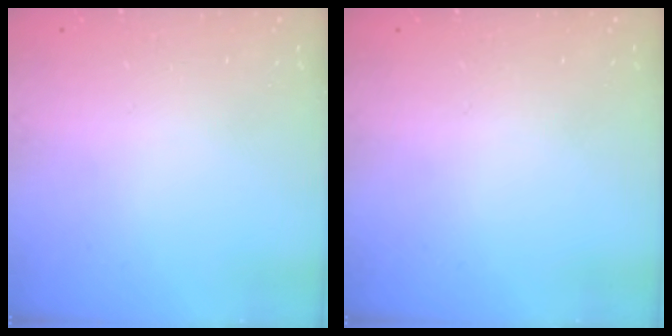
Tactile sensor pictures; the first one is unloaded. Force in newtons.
{"total": 0.0}